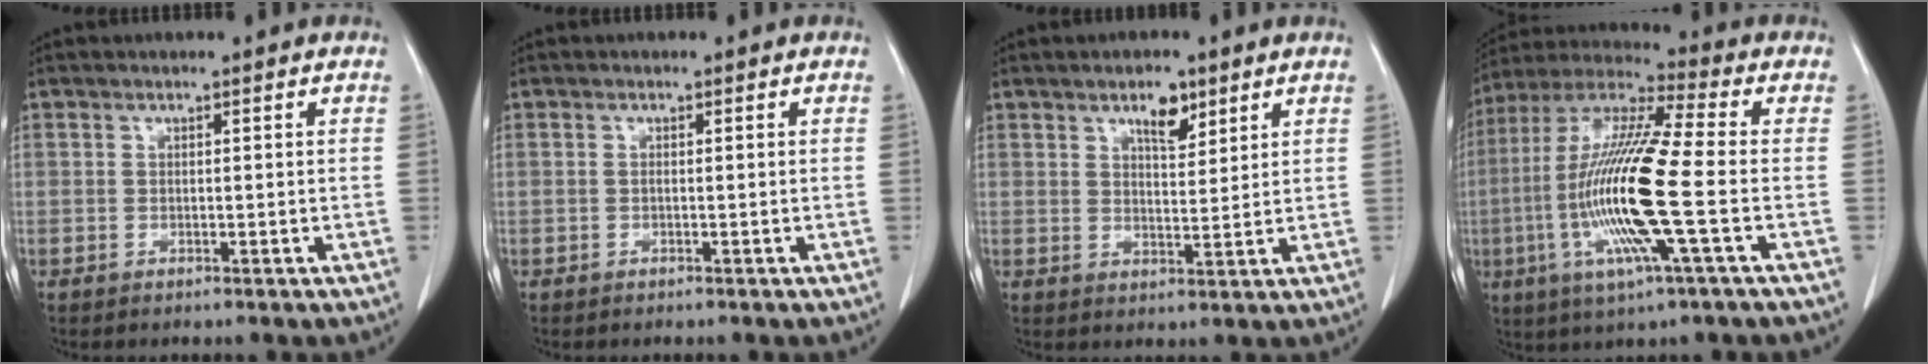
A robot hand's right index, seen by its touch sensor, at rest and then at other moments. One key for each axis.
{"total": 0.0}
{"total": 4.6, "fx": 2.9, "fy": 1.8, "fz": 3.0, "tx": -0.052, "ty": 0.000, "tz": 0.050}
{"total": 17.6, "fx": -3.6, "fy": 0.6, "fz": 17.2, "tx": -0.360, "ty": -0.011, "tz": -0.076}